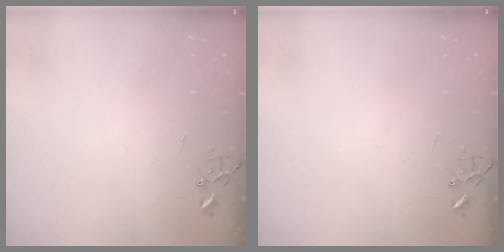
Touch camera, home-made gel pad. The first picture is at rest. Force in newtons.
{"total": 0.0}